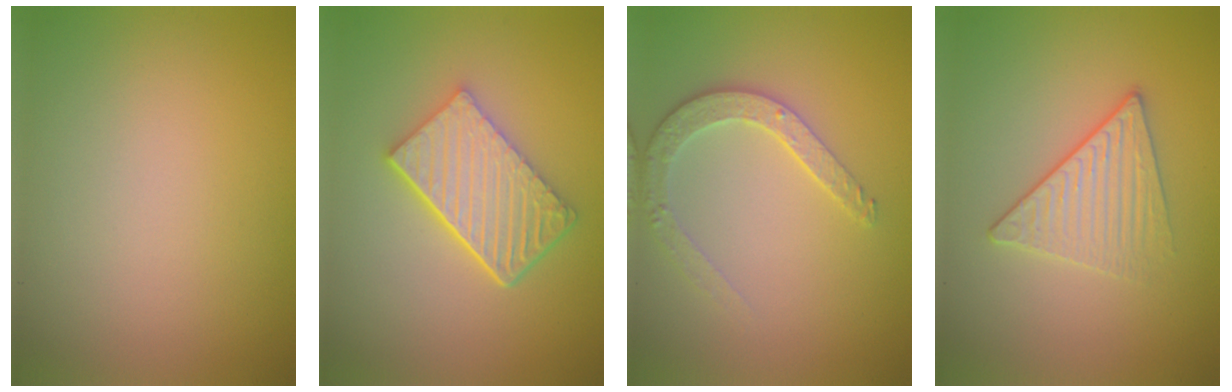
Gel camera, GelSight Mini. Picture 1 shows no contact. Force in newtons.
{"total": 6.1, "press": 4.4, "slide": 4.2}
{"total": 2.8, "press": 2.5, "slide": 1.2}
{"total": 2.7, "press": 2.4, "slide": 1.2}